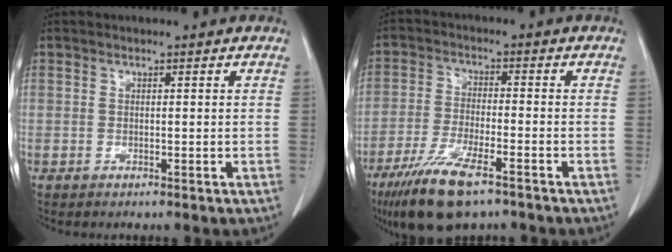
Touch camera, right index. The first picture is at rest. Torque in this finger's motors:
{"motor_torque": [1.19, -0.95, 0.25, 0.17]}